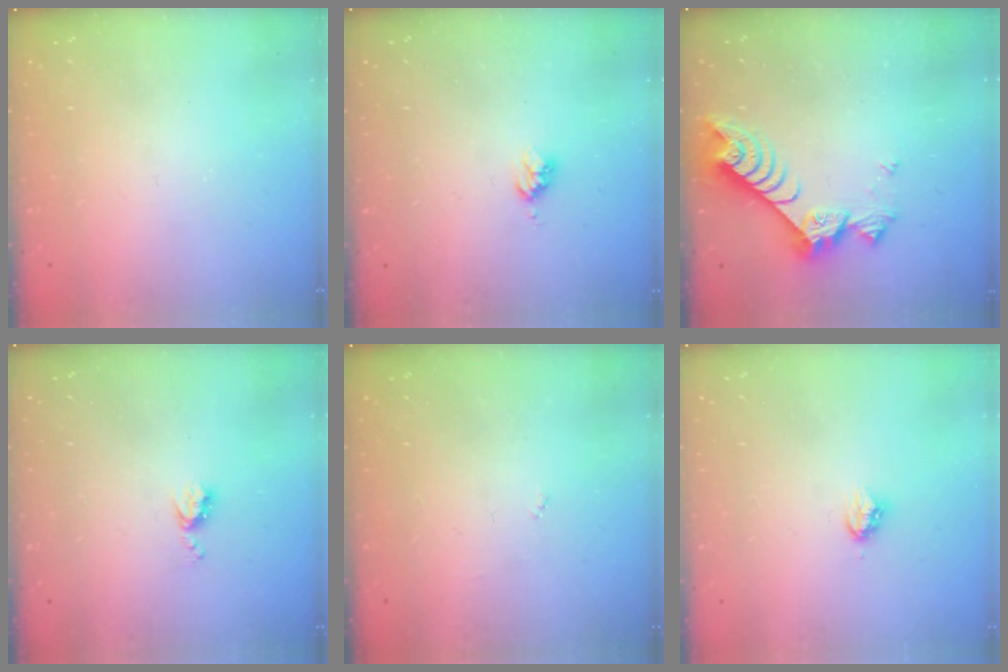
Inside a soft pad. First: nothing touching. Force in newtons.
{"total": 3.6, "press": 3.5, "slide": 0.4}
{"total": 7.9, "press": 7.9, "slide": 0.7}
{"total": 5.2, "press": 5.2, "slide": 0.5}
{"total": 2.7, "press": 2.7, "slide": 0.4}
{"total": 3.9, "press": 3.9, "slide": 0.4}